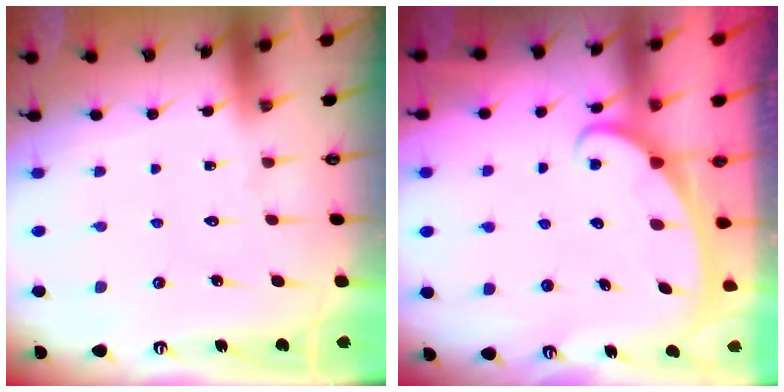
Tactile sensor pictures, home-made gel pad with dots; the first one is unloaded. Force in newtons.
{"total": 2.4, "press": 2.4, "slide": 0.3}